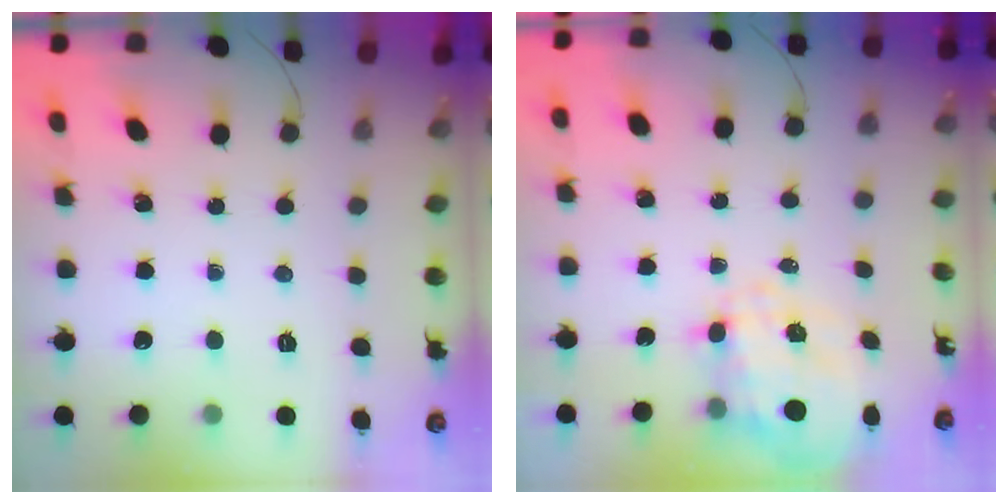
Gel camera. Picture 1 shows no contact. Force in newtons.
{"total": 7.6, "press": 7.4, "slide": 1.6}